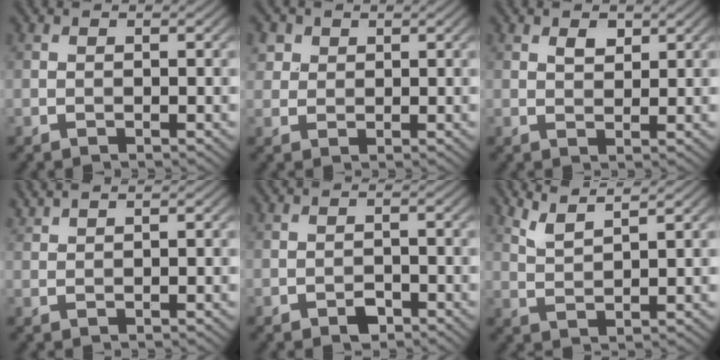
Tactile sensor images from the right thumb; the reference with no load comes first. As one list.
[{"total": 3.3, "force": [1.7, 2.6, 1.1], "torque": [-0.040, 0.000, 0.042]}, {"total": 1.7, "force": [1.0, 0.9, 1.1], "torque": [-0.019, -0.001, 0.021]}, {"total": 2.0, "force": [1.8, 0.1, 0.8], "torque": [-0.021, 0.008, 0.037]}, {"total": 1.9, "force": [-1.3, 1.0, 0.9], "torque": [-0.014, 0.001, -0.024]}, {"total": 4.5, "force": [3.6, 0.6, 2.7], "torque": [-0.045, 0.005, 0.071]}]